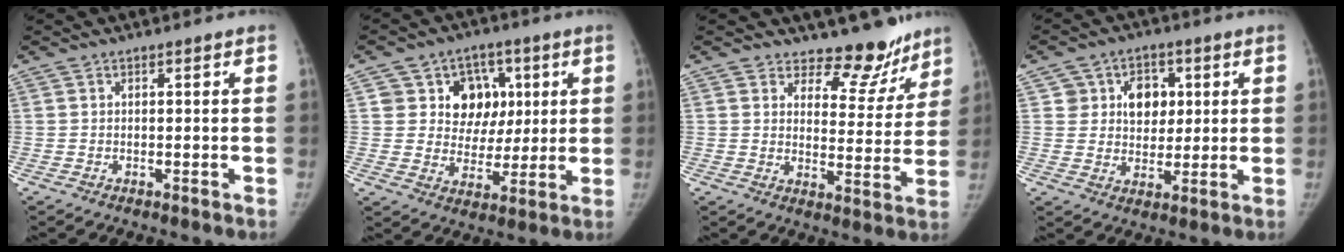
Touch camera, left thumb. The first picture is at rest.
{"total": 11.6, "force": [3.5, 10.2, 4.3], "torque": [-0.009, -0.003, 0.057]}
{"total": 10.1, "force": [8.7, 4.8, 1.7], "torque": [0.025, -0.077, 0.109]}
{"total": 8.3, "force": [2.3, 7.1, 3.8], "torque": [-0.009, -0.003, 0.036]}